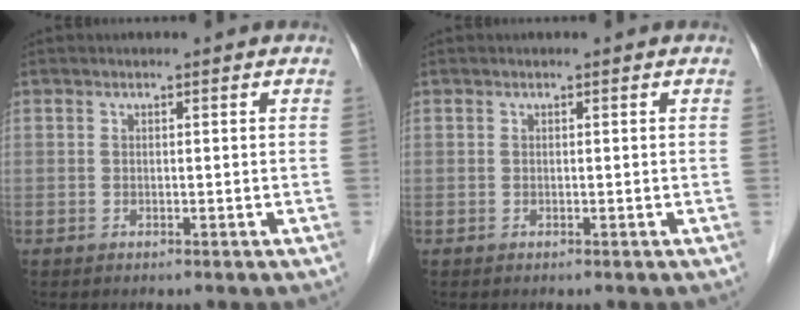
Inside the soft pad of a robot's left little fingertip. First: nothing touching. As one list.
[{"total": 0.0}]